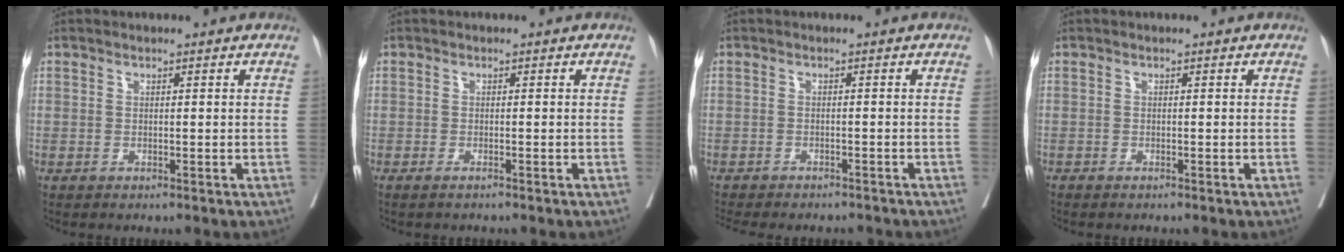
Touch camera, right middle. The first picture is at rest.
{"total": 0.8, "force": [-0.6, 0.0, 0.5], "torque": [-0.009, -0.001, -0.009]}
{"total": 9.6, "force": [-8.6, 2.4, 3.5], "torque": [-0.059, -0.007, -0.109]}
{"total": 0.0}